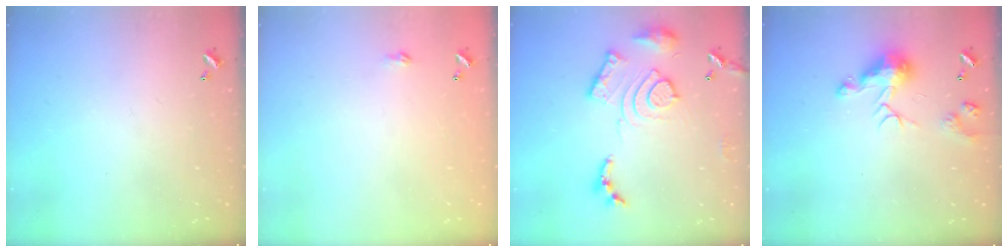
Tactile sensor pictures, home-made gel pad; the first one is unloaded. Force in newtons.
{"total": 2.2, "press": 2.2, "slide": 0.4}
{"total": 16.6, "press": 16.6, "slide": 1.6}
{"total": 8.2, "press": 8.2, "slide": 1.0}